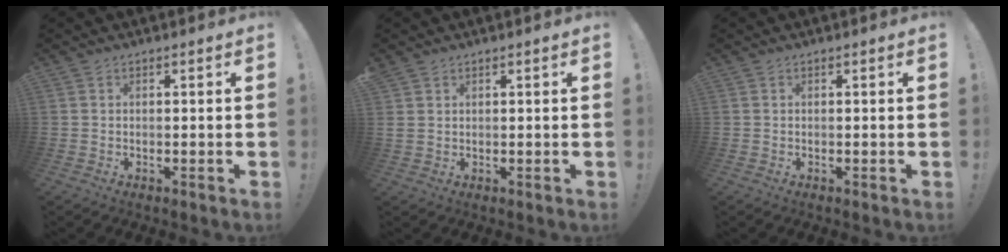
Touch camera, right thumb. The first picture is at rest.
{"total": 2.0, "force": [1.4, 1.3, 0.6], "torque": [-0.004, -0.005, 0.027]}
{"total": 0.0}